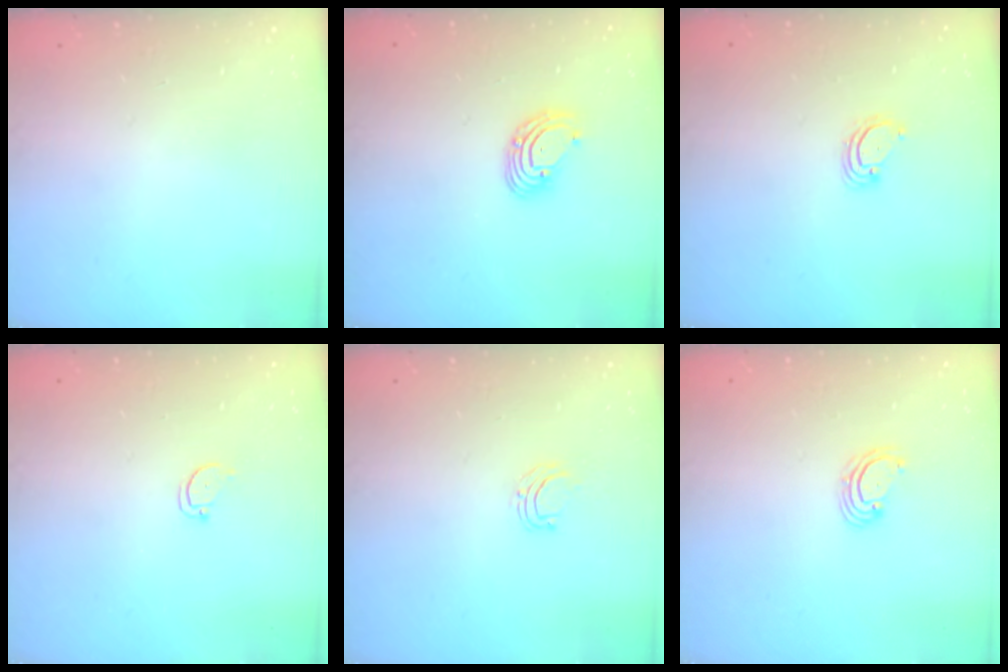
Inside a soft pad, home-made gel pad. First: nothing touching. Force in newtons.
{"total": 5.6, "press": 5.6, "slide": 0.5}
{"total": 2.9, "press": 2.9, "slide": 0.3}
{"total": 2.0, "press": 2.0, "slide": 0.2}
{"total": 4.1, "press": 4.1, "slide": 0.3}
{"total": 3.1, "press": 3.1, "slide": 0.6}